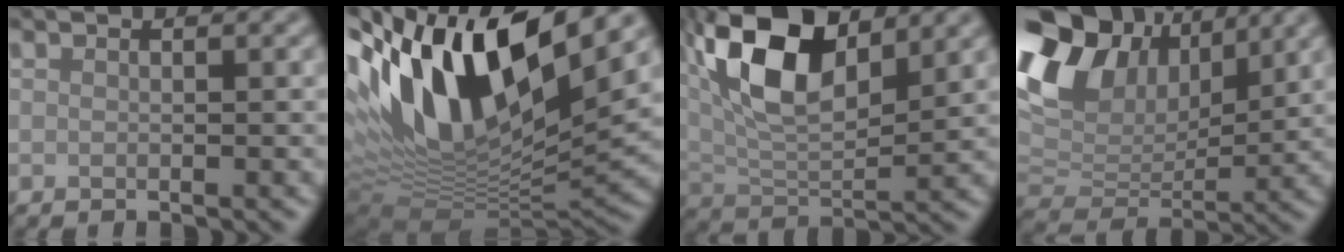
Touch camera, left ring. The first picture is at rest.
{"total": 16.3, "force": [5.4, 6.5, 14.0], "torque": [-0.265, 0.011, 0.094]}
{"total": 10.7, "force": [4.2, 5.1, 8.5], "torque": [-0.174, 0.012, 0.078]}
{"total": 13.3, "force": [5.9, 8.9, 8.0], "torque": [-0.177, 0.029, 0.107]}